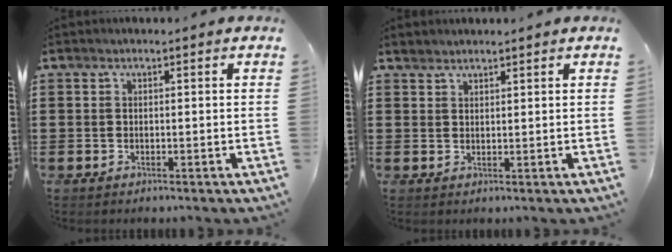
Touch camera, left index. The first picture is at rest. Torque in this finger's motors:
{"motor_torque": [2.14, 0.00, 0.05, -0.01]}